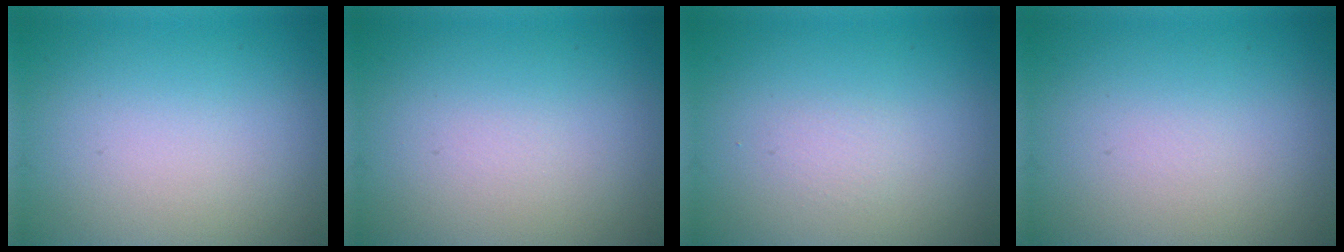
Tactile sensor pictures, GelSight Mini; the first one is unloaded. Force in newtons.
{"total": 0.0}
{"total": 0.0}
{"total": 0.0}